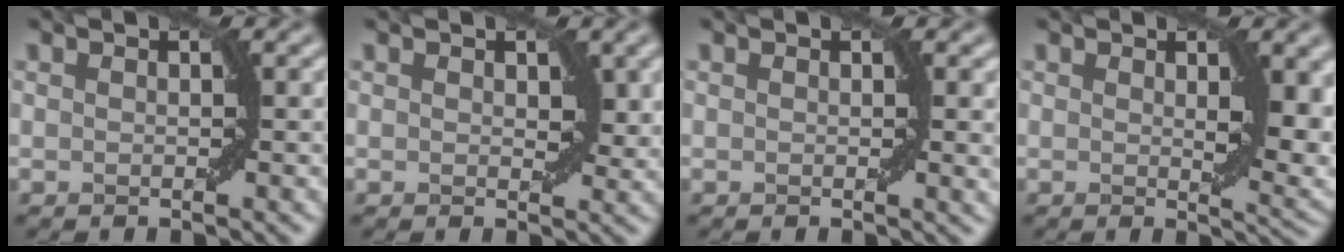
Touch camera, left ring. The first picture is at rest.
{"total": 1.6, "force": [0.5, 1.0, 1.1], "torque": [-0.010, -0.006, 0.011]}
{"total": 1.3, "force": [0.3, 0.1, 1.2], "torque": [-0.012, -0.003, 0.004]}
{"total": 4.9, "force": [1.3, 1.6, 4.4], "torque": [-0.052, -0.008, 0.024]}